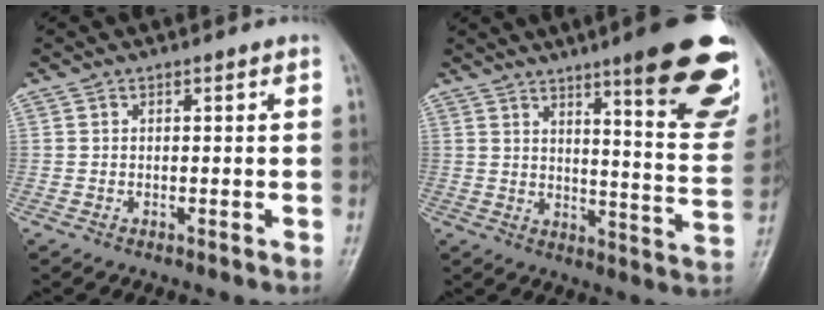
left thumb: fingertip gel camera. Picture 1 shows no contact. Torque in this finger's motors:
{"motor_torque": [2.53, 1.84, 1.72, -1.05, 0.11]}